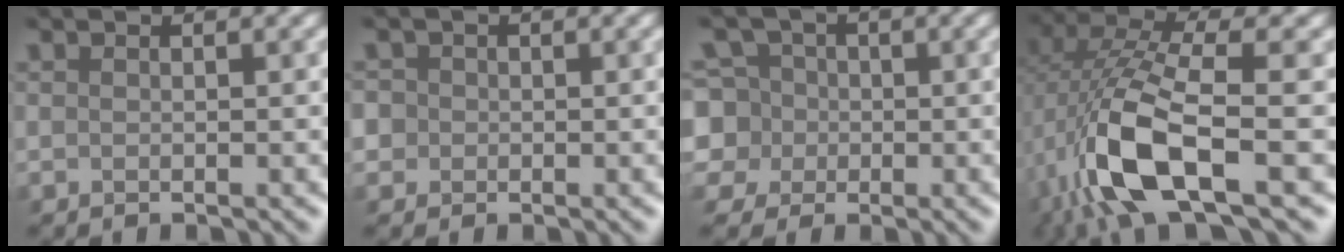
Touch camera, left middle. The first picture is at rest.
{"total": 2.7, "force": [-0.2, 2.7, 0.6], "torque": [0.004, 0.027, -0.037]}
{"total": 7.5, "force": [-1.3, 7.2, 1.7], "torque": [-0.052, 0.014, -0.055]}
{"total": 9.5, "force": [-2.6, 3.0, 8.6], "torque": [-0.194, 0.000, -0.057]}